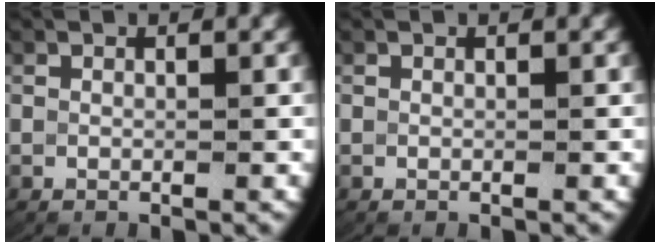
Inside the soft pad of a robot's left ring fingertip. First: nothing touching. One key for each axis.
{"total": 0.0}